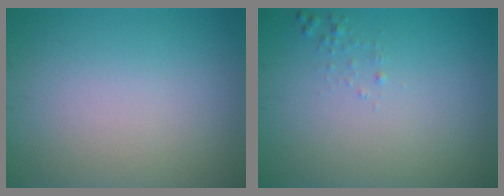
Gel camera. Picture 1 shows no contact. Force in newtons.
{"total": 0.6, "press": 0.6, "slide": 0.0}